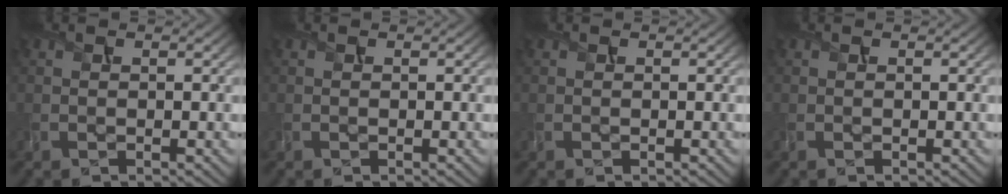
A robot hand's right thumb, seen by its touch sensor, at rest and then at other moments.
{"total": 0.0}
{"total": 0.0}
{"total": 0.0}